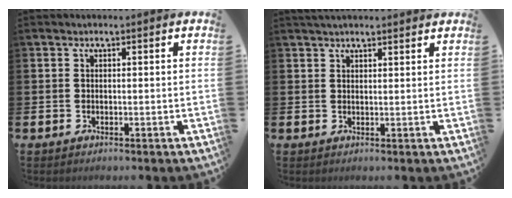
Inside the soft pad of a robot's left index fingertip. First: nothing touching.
{"total": 2.3, "force": [2.2, 0.4, 0.6], "torque": [-0.005, -0.003, 0.037]}